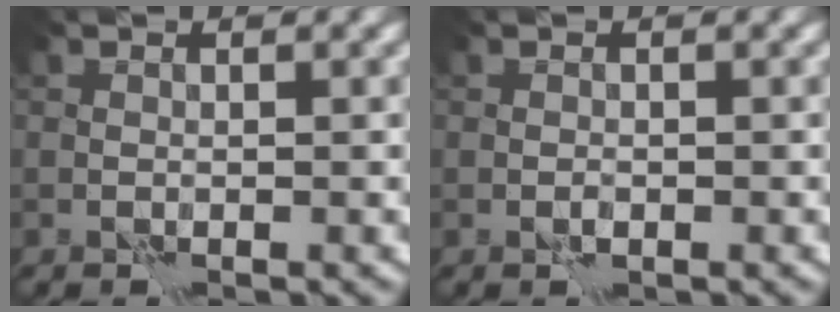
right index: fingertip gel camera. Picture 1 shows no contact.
{"total": 0.6, "force": [-0.1, 0.3, 0.5], "torque": [-0.009, 0.000, -0.002]}